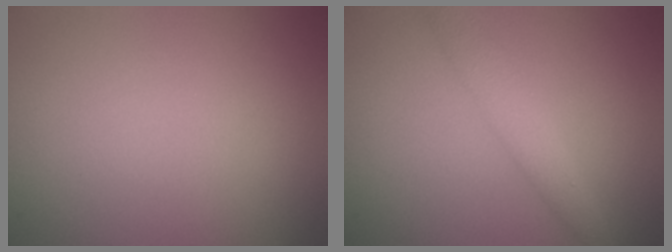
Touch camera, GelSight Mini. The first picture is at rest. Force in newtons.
{"total": 2.9, "press": 2.9, "slide": 0.1}